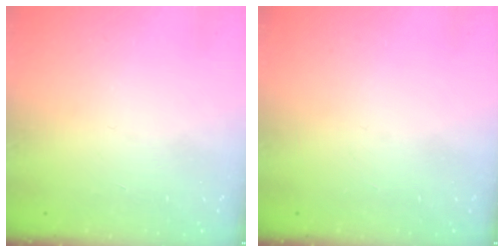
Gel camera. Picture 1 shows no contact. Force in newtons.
{"total": 0.0}